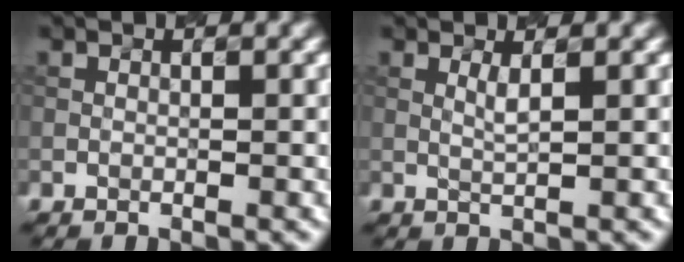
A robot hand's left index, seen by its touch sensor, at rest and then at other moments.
{"total": 0.7, "force": [0.3, -0.1, 0.7], "torque": [-0.022, 0.001, 0.012]}